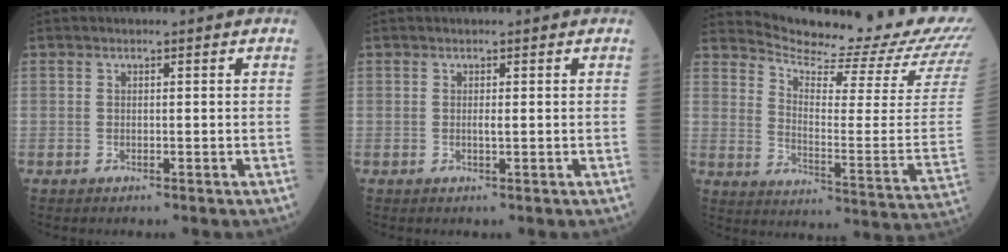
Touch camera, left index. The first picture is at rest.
{"total": 0.5, "force": [-0.3, -0.1, 0.5], "torque": [-0.012, -0.006, -0.005]}
{"total": 20.4, "force": [19.6, -0.1, 5.8], "torque": [-0.109, -0.122, 0.249]}